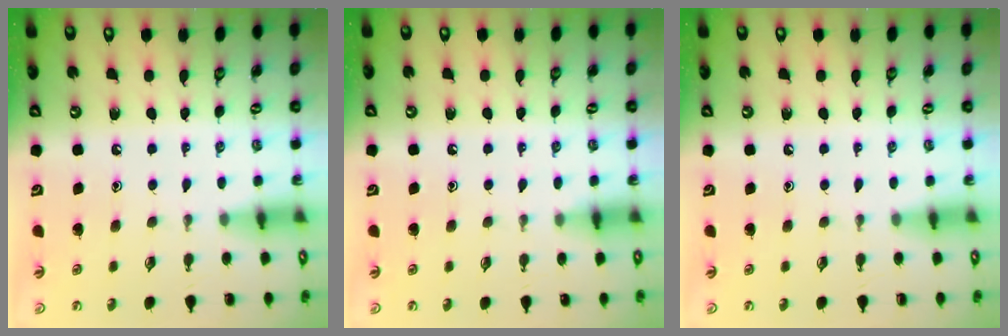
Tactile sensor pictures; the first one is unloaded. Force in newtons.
{"total": 5.1, "press": 5.0, "slide": 0.7}
{"total": 0.0}